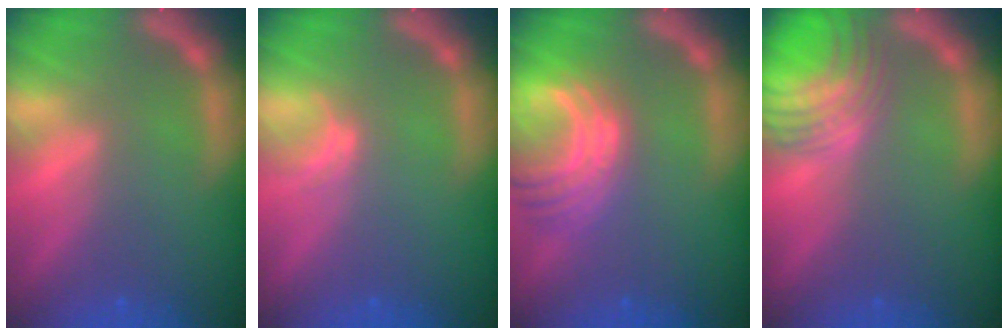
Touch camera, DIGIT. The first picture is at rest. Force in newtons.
{"total": 1.0}
{"total": 7.6}
{"total": 8.1}